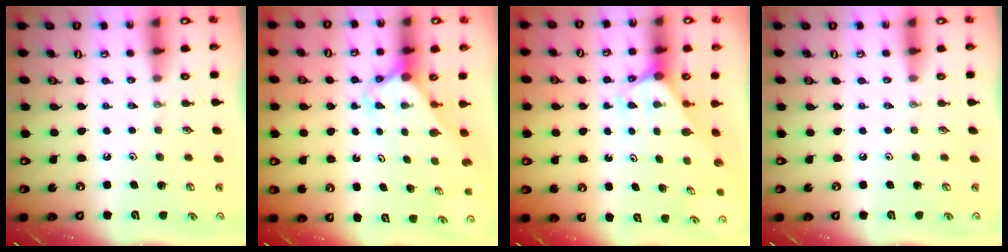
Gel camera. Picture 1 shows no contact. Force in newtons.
{"total": 2.7, "press": 2.7, "slide": 0.0}
{"total": 2.0, "press": 2.0, "slide": 0.1}
{"total": 0.0}